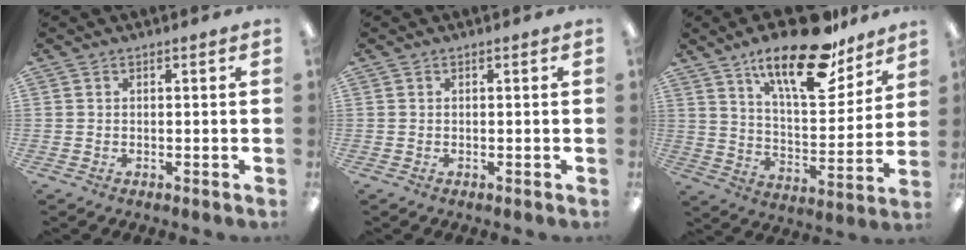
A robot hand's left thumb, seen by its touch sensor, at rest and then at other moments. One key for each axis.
{"total": 0.0}
{"total": 21.6, "fx": 15.2, "fy": 8.0, "fz": 13.1, "tx": -0.207, "ty": -0.088, "tz": 0.255}